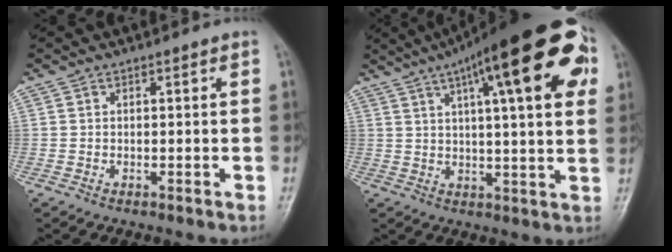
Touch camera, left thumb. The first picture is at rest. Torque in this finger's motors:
{"motor_torque": [1.25, 1.06, 2.08, -0.69, 0.22]}